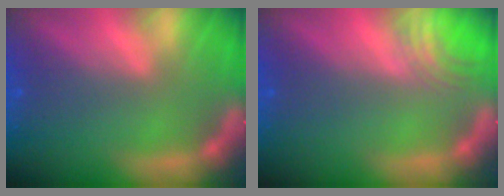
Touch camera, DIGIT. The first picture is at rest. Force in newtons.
{"total": 3.0}